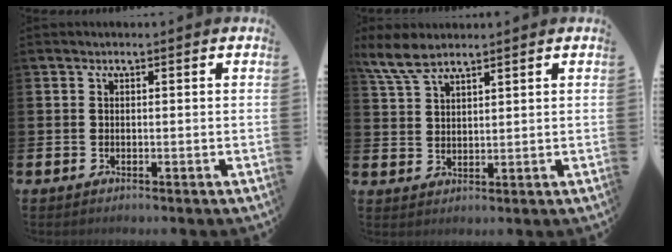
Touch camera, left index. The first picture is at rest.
{"total": 5.7, "force": [4.9, 1.5, 2.5], "torque": [-0.059, -0.014, 0.090]}